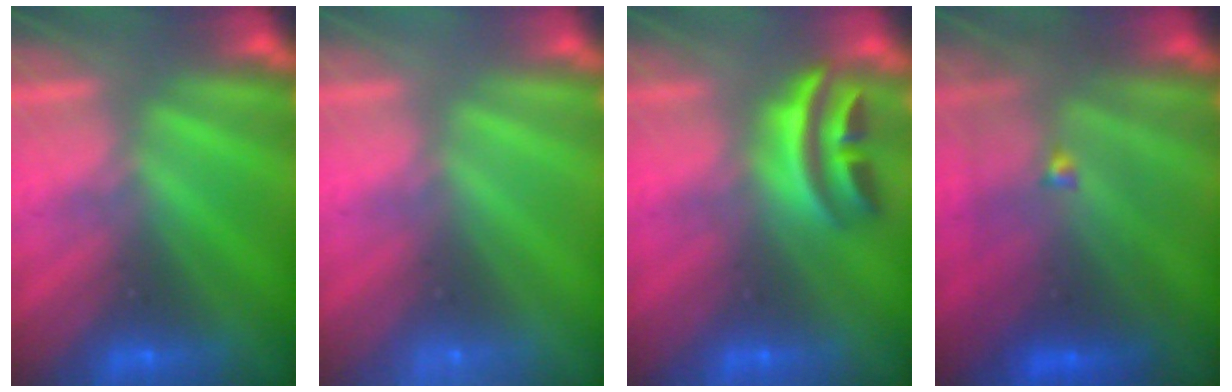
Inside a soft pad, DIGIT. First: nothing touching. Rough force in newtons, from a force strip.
{"total": 2.3}
{"total": 2.9}
{"total": 4.9}